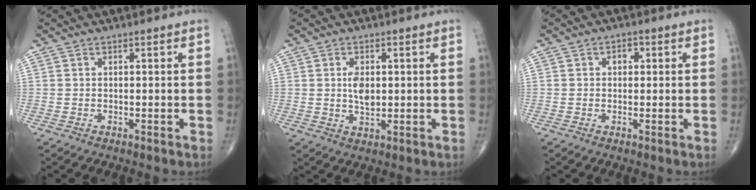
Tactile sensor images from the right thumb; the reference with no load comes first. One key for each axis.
{"total": 4.4, "fx": 0.5, "fy": 2.5, "fz": 3.6, "tx": -0.061, "ty": -0.007, "tz": 0.011}
{"total": 2.0, "fx": 0.4, "fy": 1.5, "fz": 1.2, "tx": -0.007, "ty": 0.005, "tz": 0.002}